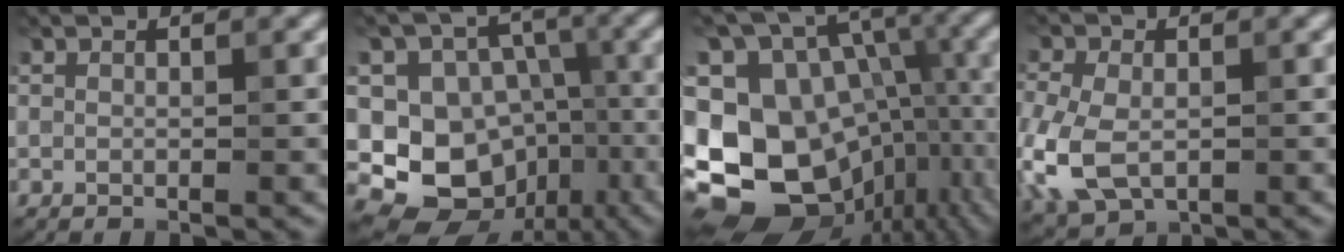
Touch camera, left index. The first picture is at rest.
{"total": 9.7, "force": [-2.3, 8.4, 4.3], "torque": [-0.056, 0.006, -0.057]}
{"total": 18.7, "force": [-5.3, 14.4, 10.6], "torque": [-0.209, -0.005, -0.052]}
{"total": 6.9, "force": [-1.7, 4.6, 4.8], "torque": [-0.124, -0.016, -0.037]}